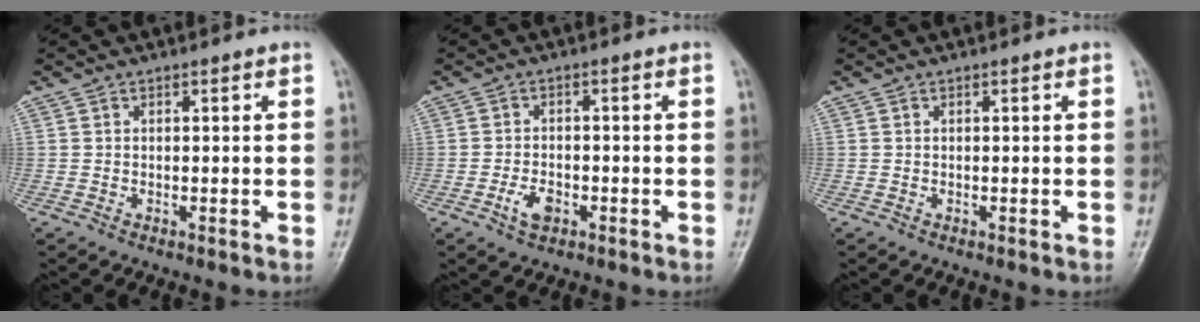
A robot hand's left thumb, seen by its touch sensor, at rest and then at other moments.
{"total": 3.8, "force": [-1.7, 2.2, 2.5], "torque": [-0.044, 0.008, -0.031]}
{"total": 0.0}